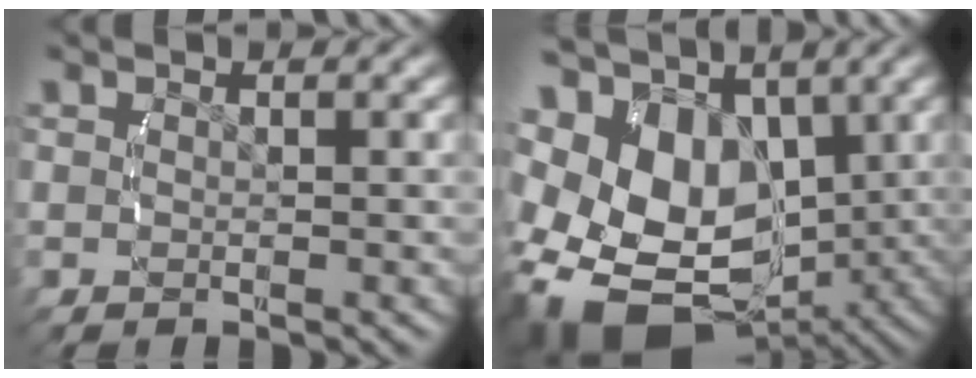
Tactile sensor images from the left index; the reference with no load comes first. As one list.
[{"total": 17.2, "force": [-3.4, 13.1, 10.5], "torque": [-0.241, -0.078, -0.029]}]